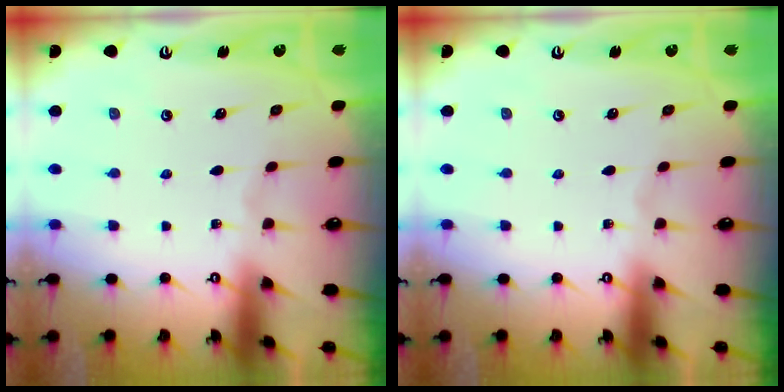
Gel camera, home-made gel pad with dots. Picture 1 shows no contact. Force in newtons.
{"total": 0.0}